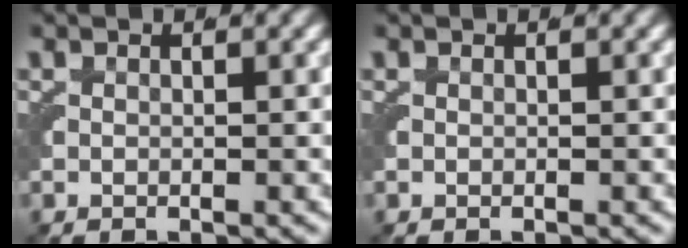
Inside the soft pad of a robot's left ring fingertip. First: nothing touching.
{"total": 0.0}